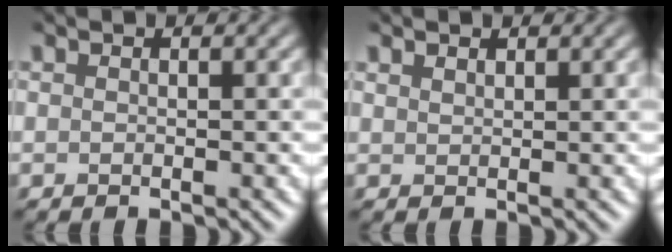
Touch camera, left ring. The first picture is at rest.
{"total": 0.8, "force": [0.8, 0.2, 0.2], "torque": [-0.009, 0.002, 0.017]}